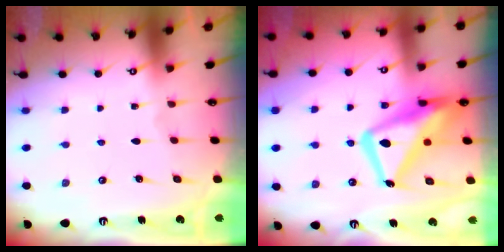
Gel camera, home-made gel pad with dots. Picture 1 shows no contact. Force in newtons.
{"total": 18.3, "press": 18.3, "slide": 1.6}